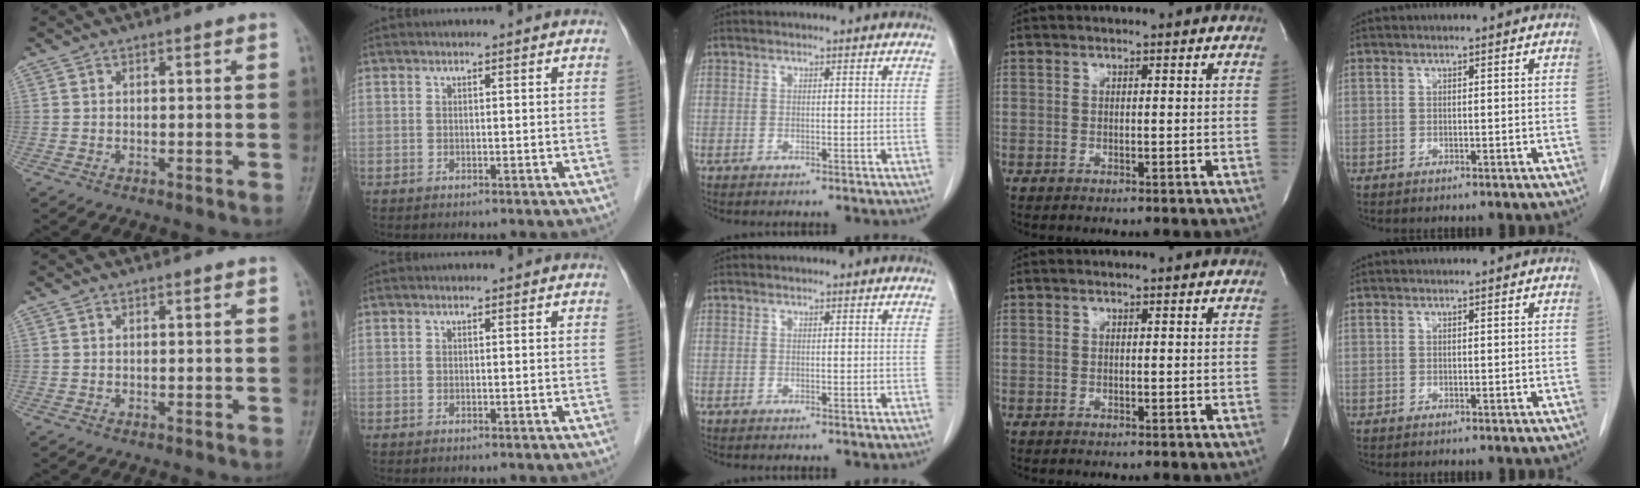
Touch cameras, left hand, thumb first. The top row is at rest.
{}